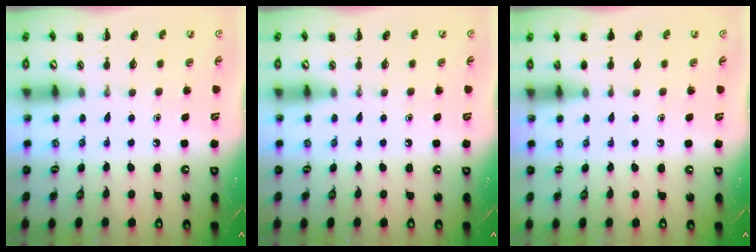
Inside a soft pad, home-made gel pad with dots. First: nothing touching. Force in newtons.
{"total": 0.0}
{"total": 1.2, "press": 1.2, "slide": 0.1}